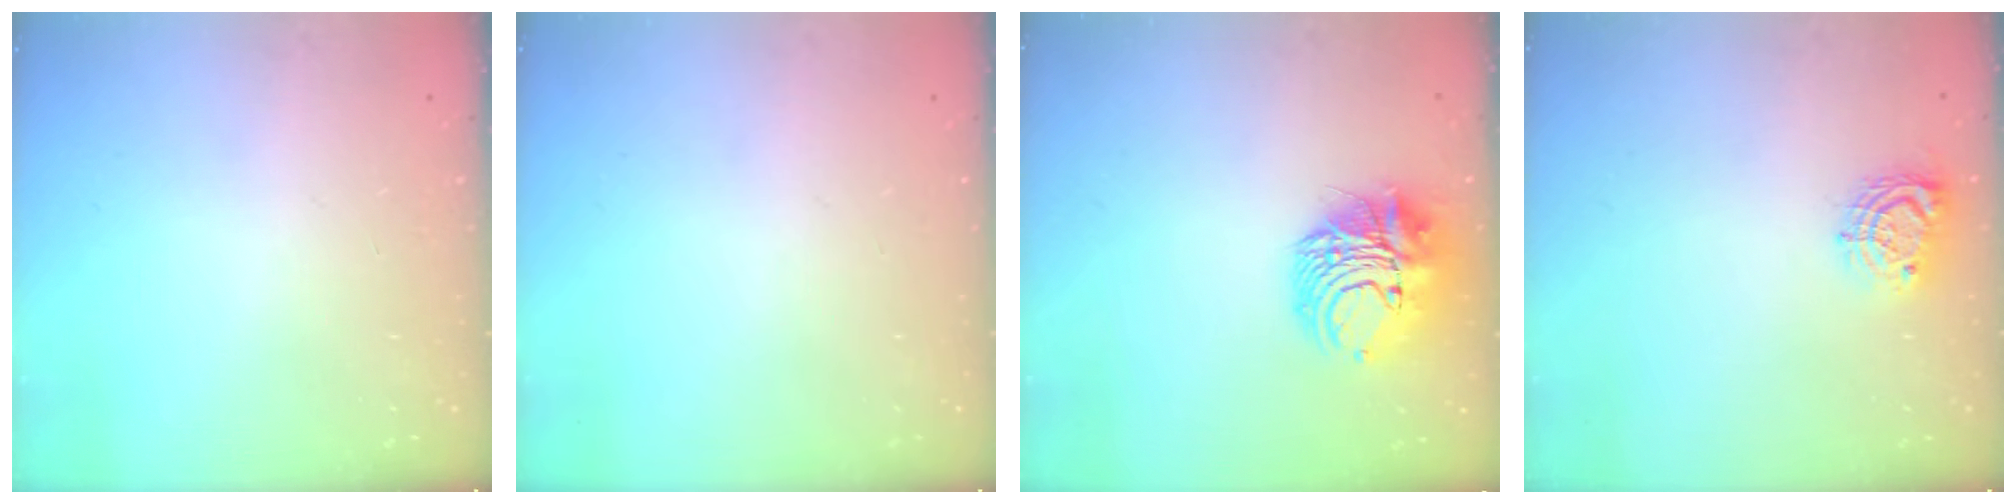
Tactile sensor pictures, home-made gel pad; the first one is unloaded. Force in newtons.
{"total": 0.0}
{"total": 12.0, "press": 11.9, "slide": 1.7}
{"total": 8.6, "press": 8.6, "slide": 0.6}